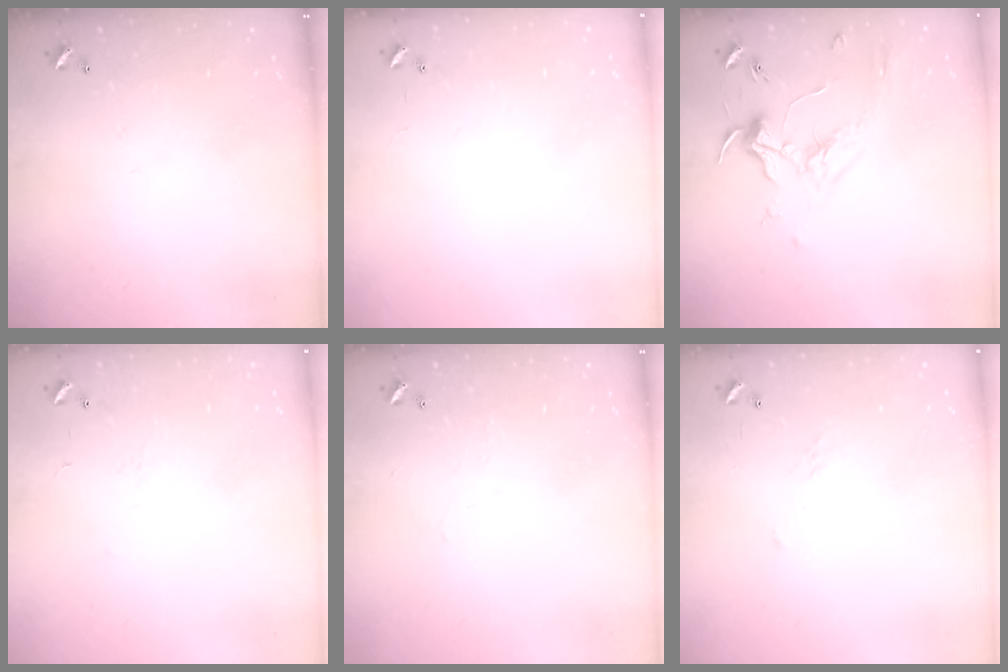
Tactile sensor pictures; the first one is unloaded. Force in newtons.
{"total": 8.7, "press": 8.7, "slide": 0.5}
{"total": 1.8, "press": 1.6, "slide": 0.7}
{"total": 6.4, "press": 6.3, "slide": 0.9}
{"total": 2.3, "press": 2.3, "slide": 0.4}
{"total": 5.5, "press": 5.4, "slide": 0.9}